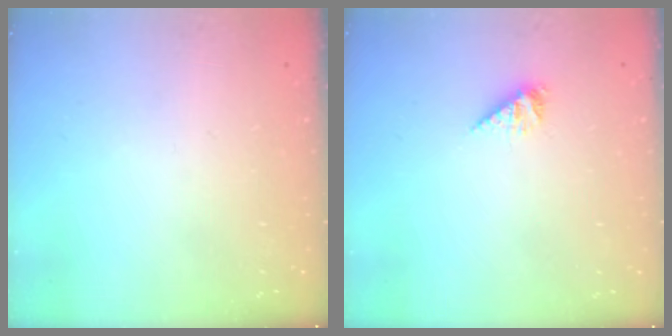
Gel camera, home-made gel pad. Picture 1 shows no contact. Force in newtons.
{"total": 2.8, "press": 2.8, "slide": 0.5}